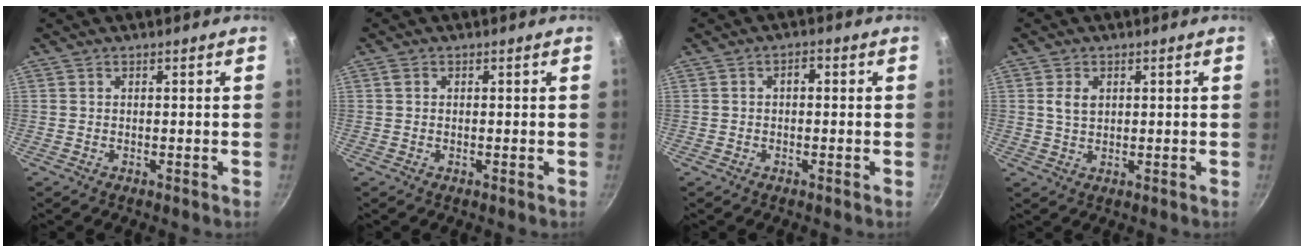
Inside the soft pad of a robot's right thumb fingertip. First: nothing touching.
{"total": 0.9, "force": [0.2, 0.7, 0.5], "torque": [-0.011, 0.003, 0.002]}
{"total": 1.9, "force": [0.0, 1.2, 1.4], "torque": [-0.018, 0.010, -0.003]}
{"total": 3.4, "force": [0.9, 2.3, 2.3], "torque": [-0.035, -0.002, 0.017]}